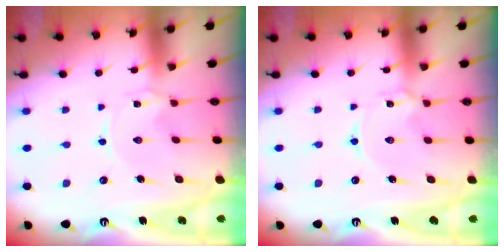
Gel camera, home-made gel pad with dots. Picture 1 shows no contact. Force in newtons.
{"total": 2.3, "press": 2.3, "slide": 0.4}